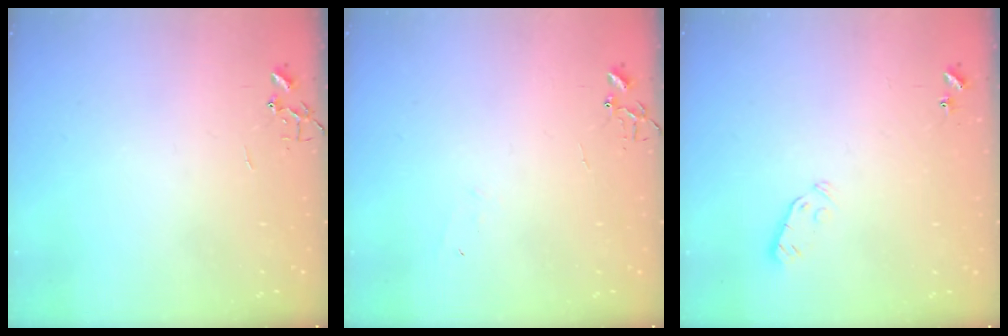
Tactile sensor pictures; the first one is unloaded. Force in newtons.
{"total": 4.3, "press": 4.2, "slide": 0.5}
{"total": 3.0, "press": 2.9, "slide": 0.7}